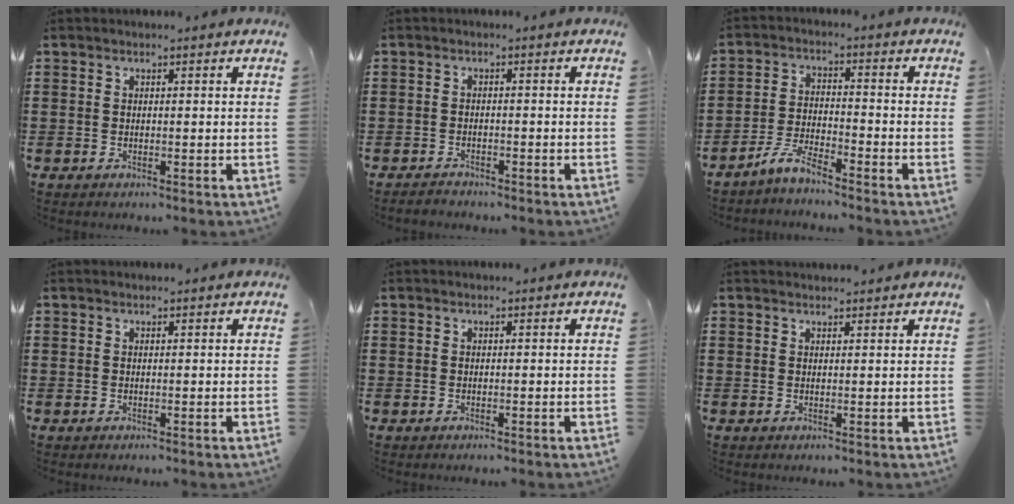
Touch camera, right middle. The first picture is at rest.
{"total": 1.2, "force": [-1.2, 0.2, 0.0], "torque": [-0.004, 0.001, -0.026]}
{"total": 4.8, "force": [-4.2, 0.7, 2.2], "torque": [-0.058, -0.003, -0.087]}
{"total": 0.0}
{"total": 0.0}
{"total": 1.1, "force": [1.1, 0.0, 0.0], "torque": [-0.003, -0.003, 0.023]}